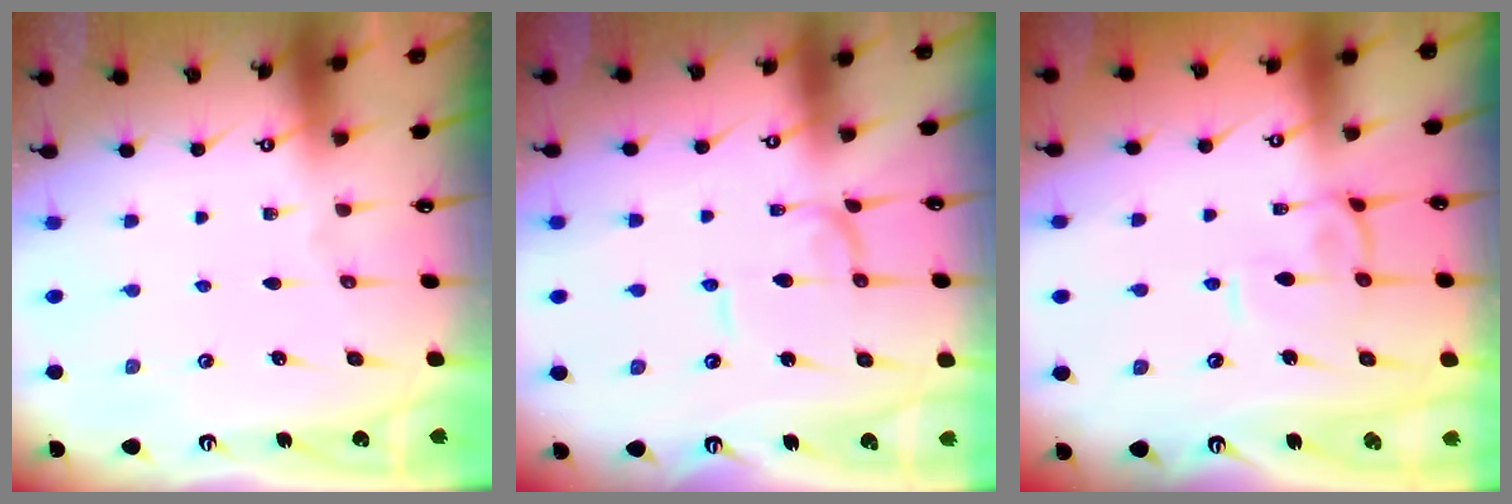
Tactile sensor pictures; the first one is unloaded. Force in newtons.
{"total": 0.9, "press": 0.9, "slide": 0.1}
{"total": 1.5, "press": 1.4, "slide": 0.5}